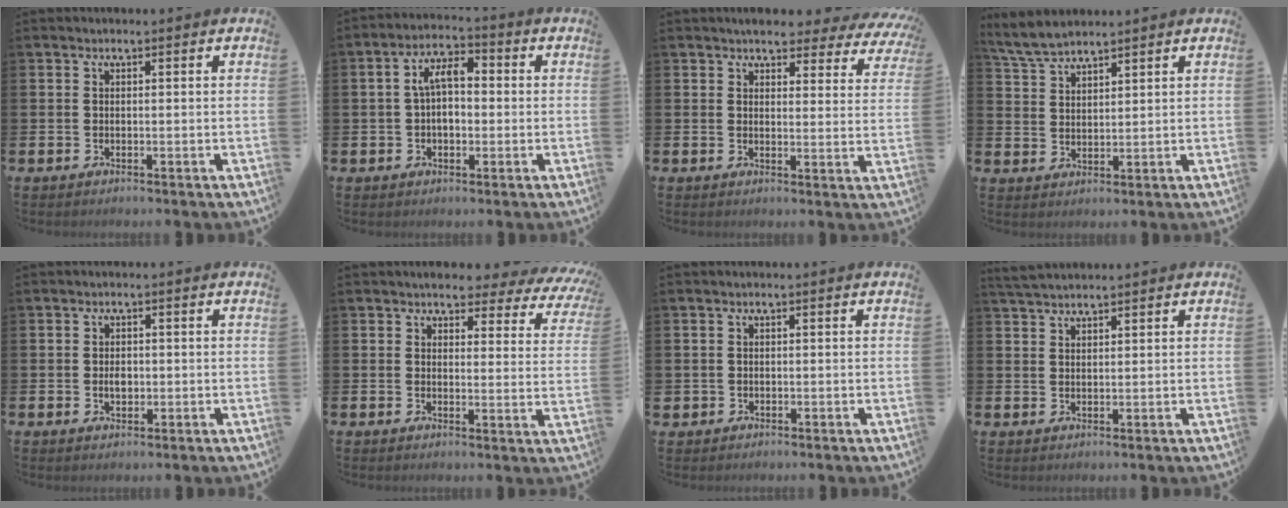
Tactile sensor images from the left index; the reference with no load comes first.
{"total": 5.9, "force": [0.9, 3.3, 4.8], "torque": [-0.077, 0.001, 0.008]}
{"total": 4.7, "force": [4.3, 1.6, 1.1], "torque": [-0.026, -0.026, 0.075]}
{"total": 4.7, "force": [4.5, 0.7, 1.1], "torque": [-0.040, -0.013, 0.084]}
{"total": 2.0, "force": [0.0, 1.4, 1.5], "torque": [-0.009, -0.003, -0.005]}
{"total": 4.1, "force": [3.7, 1.6, 0.9], "torque": [-0.023, -0.028, 0.061]}
{"total": 0.8, "force": [-0.1, 0.8, 0.1], "torque": [-0.002, 0.006, -0.005]}
{"total": 2.5, "force": [2.5, 0.4, 0.4], "torque": [-0.009, -0.007, 0.046]}